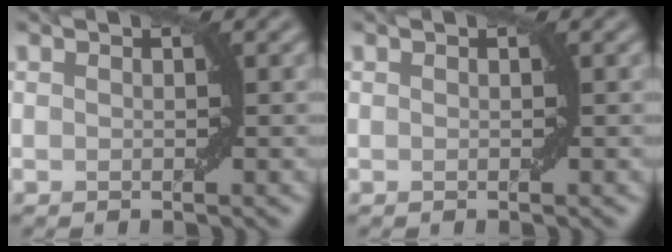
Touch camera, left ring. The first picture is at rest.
{"total": 0.0}